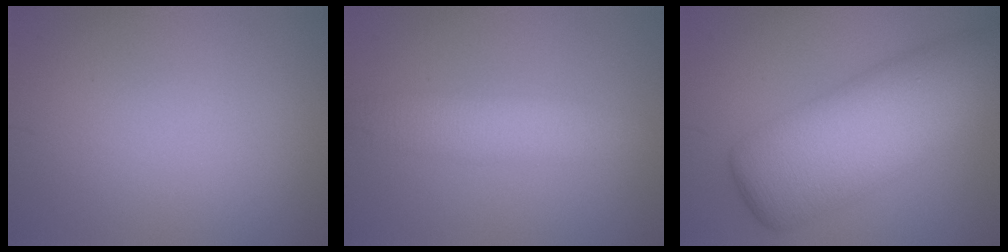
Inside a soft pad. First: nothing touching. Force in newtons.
{"total": 3.9, "press": 3.9, "slide": 0.1}
{"total": 12.0, "press": 12.0, "slide": 0.3}